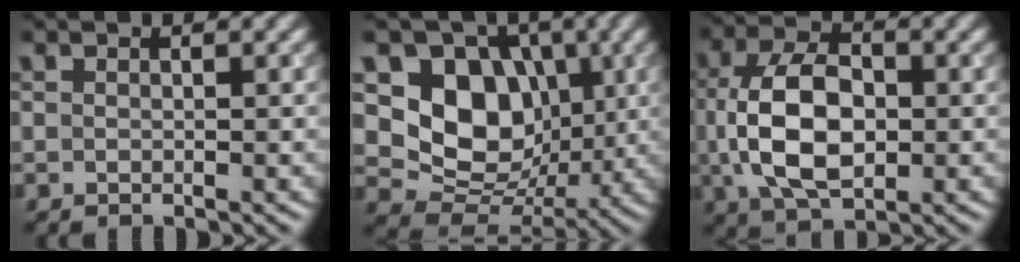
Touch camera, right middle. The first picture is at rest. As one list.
[{"total": 9.1, "force": [1.8, 7.3, 5.1], "torque": [-0.089, -0.018, 0.026]}, {"total": 8.6, "force": [-0.3, 5.2, 6.8], "torque": [-0.146, 0.000, -0.007]}]